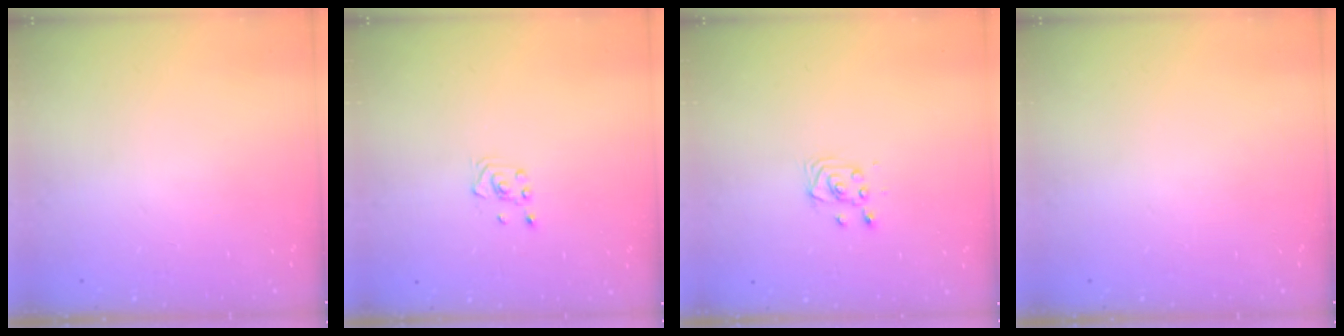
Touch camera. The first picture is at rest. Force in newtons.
{"total": 2.6, "press": 2.4, "slide": 1.0}
{"total": 3.5, "press": 3.5, "slide": 0.4}
{"total": 0.0}